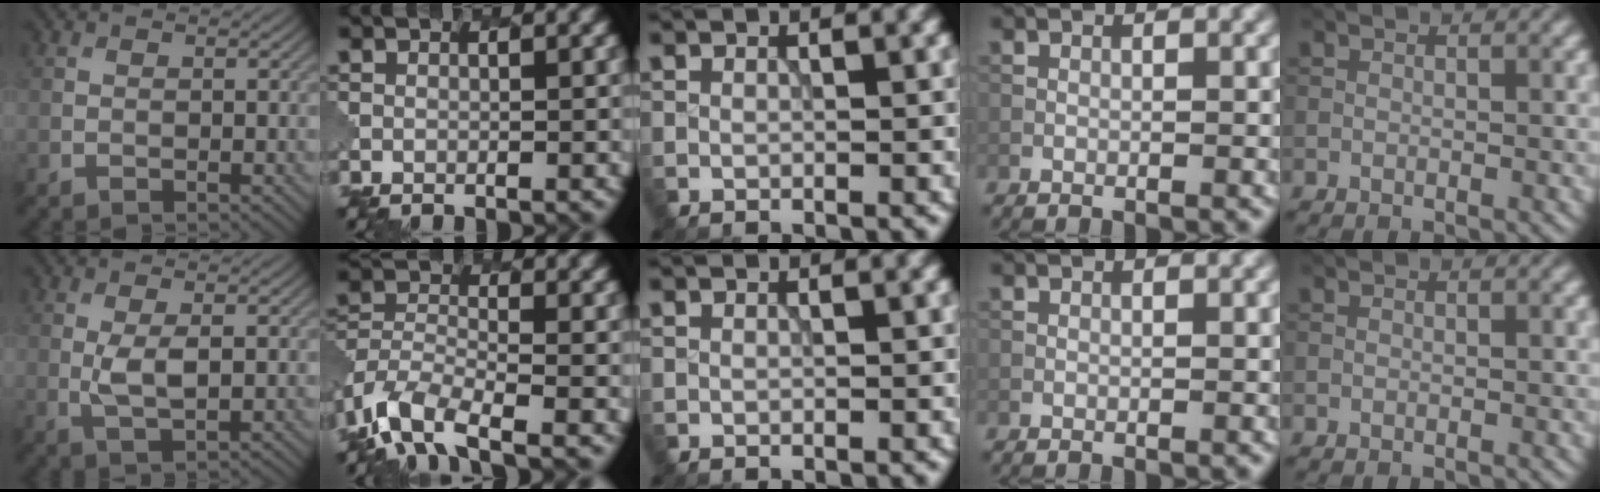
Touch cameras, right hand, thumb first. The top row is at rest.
{"thumb": {"total": 3.6, "force": [0.2, 1.3, 3.3], "torque": [-0.074, -0.004, 0.007]}, "index": {"total": 7.1, "force": [-4.7, 3.0, 4.4], "torque": [-0.085, -0.009, -0.099]}}